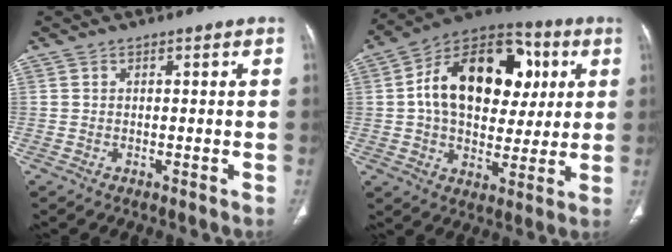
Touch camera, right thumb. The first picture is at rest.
{"total": 23.1, "force": [4.5, 15.0, 17.0], "torque": [-0.239, 0.015, 0.067]}